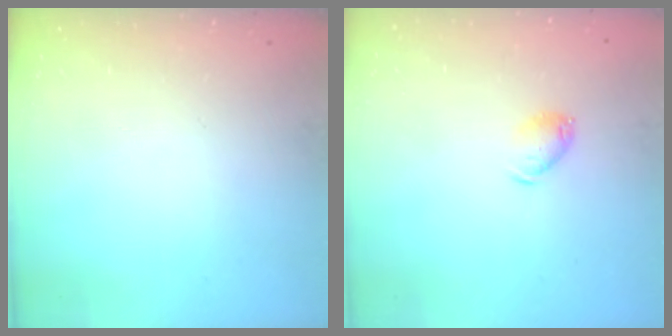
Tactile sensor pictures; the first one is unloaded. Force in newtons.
{"total": 5.9, "press": 5.8, "slide": 0.9}